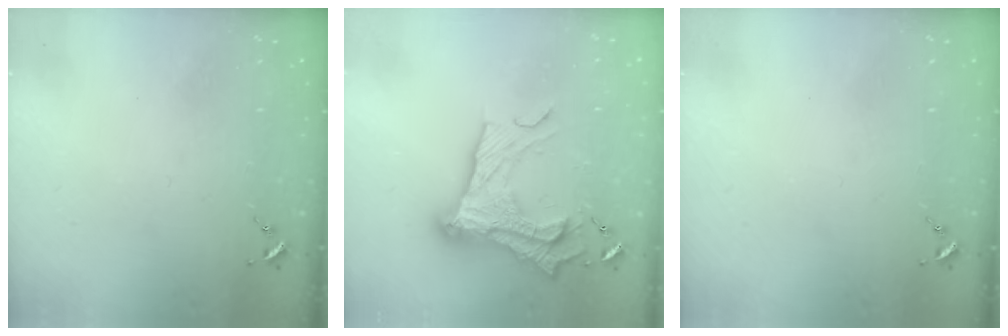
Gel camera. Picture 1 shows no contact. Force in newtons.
{"total": 22.9, "press": 22.8, "slide": 1.7}
{"total": 0.0}